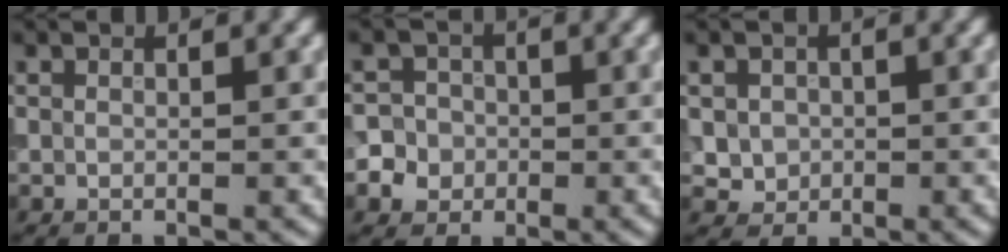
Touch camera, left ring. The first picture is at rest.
{"total": 5.6, "force": [-1.7, 5.2, 1.3], "torque": [-0.010, 0.011, -0.054]}
{"total": 2.3, "force": [0.1, 2.1, 0.8], "torque": [-0.003, -0.004, 0.003]}